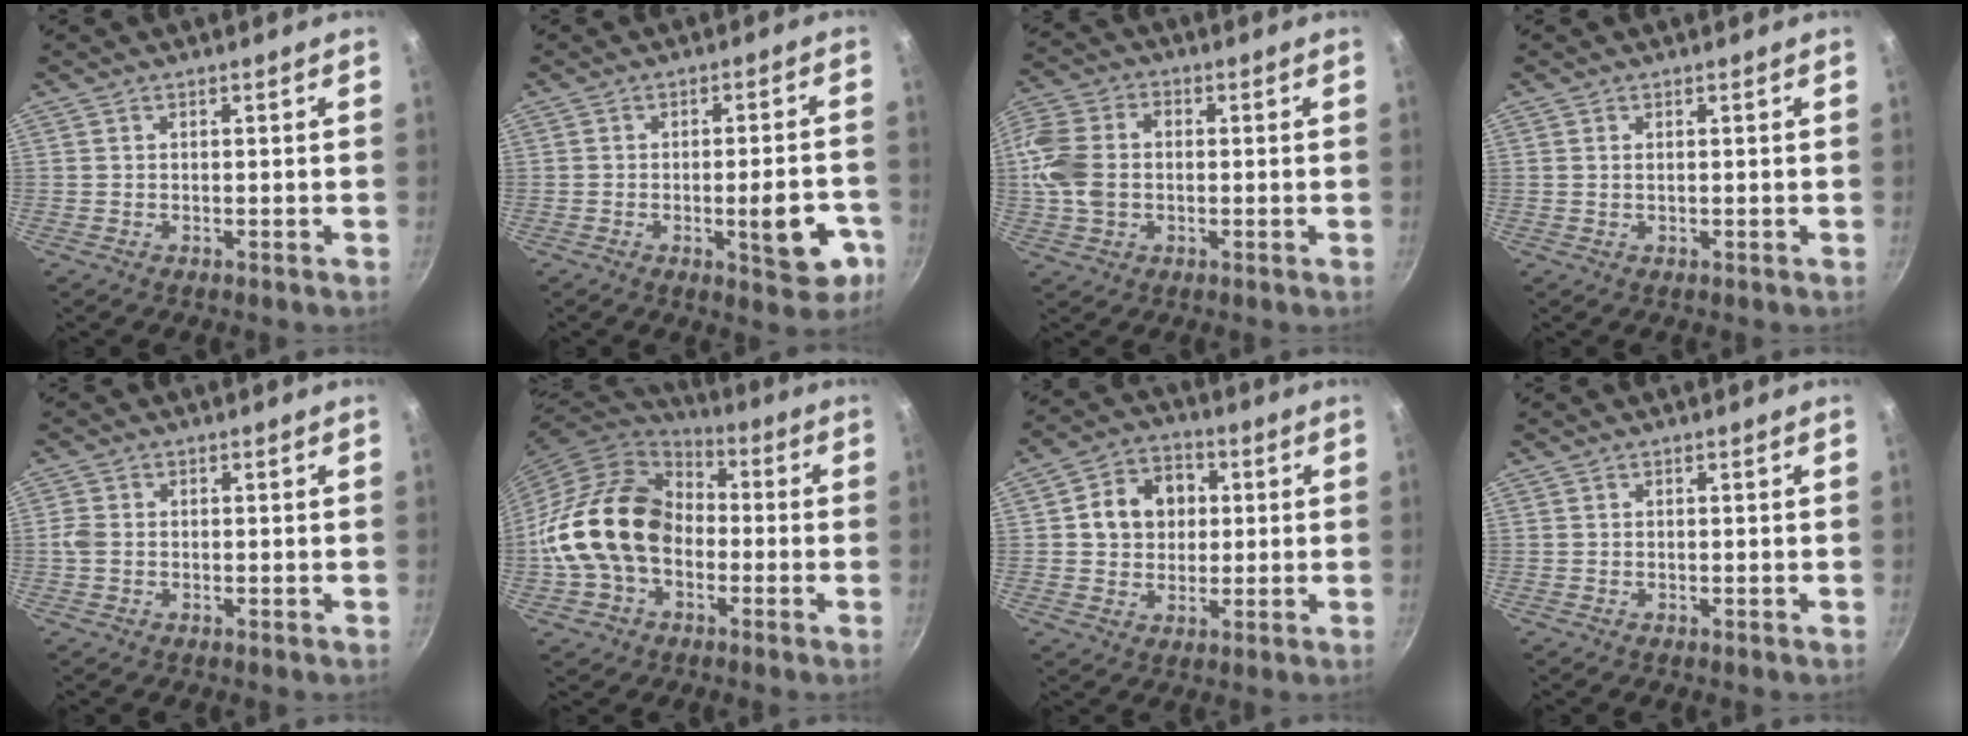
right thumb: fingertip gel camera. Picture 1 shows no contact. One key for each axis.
{"total": 9.7, "fx": -3.4, "fy": 3.4, "fz": 8.5, "tx": -0.083, "ty": 0.021, "tz": -0.039}
{"total": 12.8, "fx": -0.2, "fy": 9.5, "fz": 8.6, "tx": -0.174, "ty": 0.018, "tz": -0.018}
{"total": 0.5, "fx": 0.2, "fy": 0.2, "fz": 0.4, "tx": -0.007, "ty": 0.001, "tz": 0.004}
{"total": 2.5, "fx": -0.3, "fy": 2.0, "fz": 1.5, "tx": -0.034, "ty": 0.004, "tz": -0.009}
{"total": 19.1, "fx": -2.4, "fy": 14.4, "fz": 12.3, "tx": -0.196, "ty": 0.046, "tz": -0.055}
{"total": 10.4, "fx": 1.8, "fy": 8.6, "fz": 5.5, "tx": -0.059, "ty": 0.011, "tz": 0.019}
{"total": 0.0}